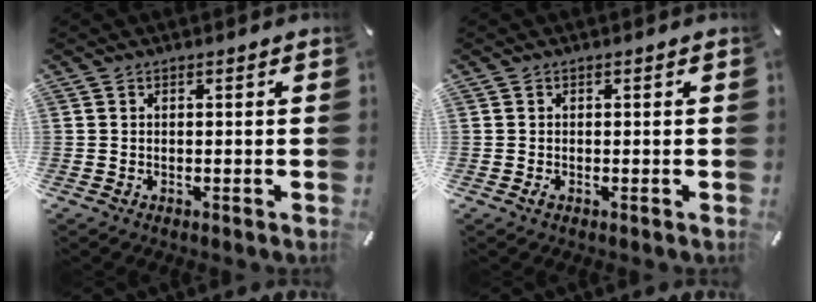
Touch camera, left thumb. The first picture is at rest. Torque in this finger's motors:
{"motor_torque": [0.04, 0.62, 0.20, 0.18, 0.00]}